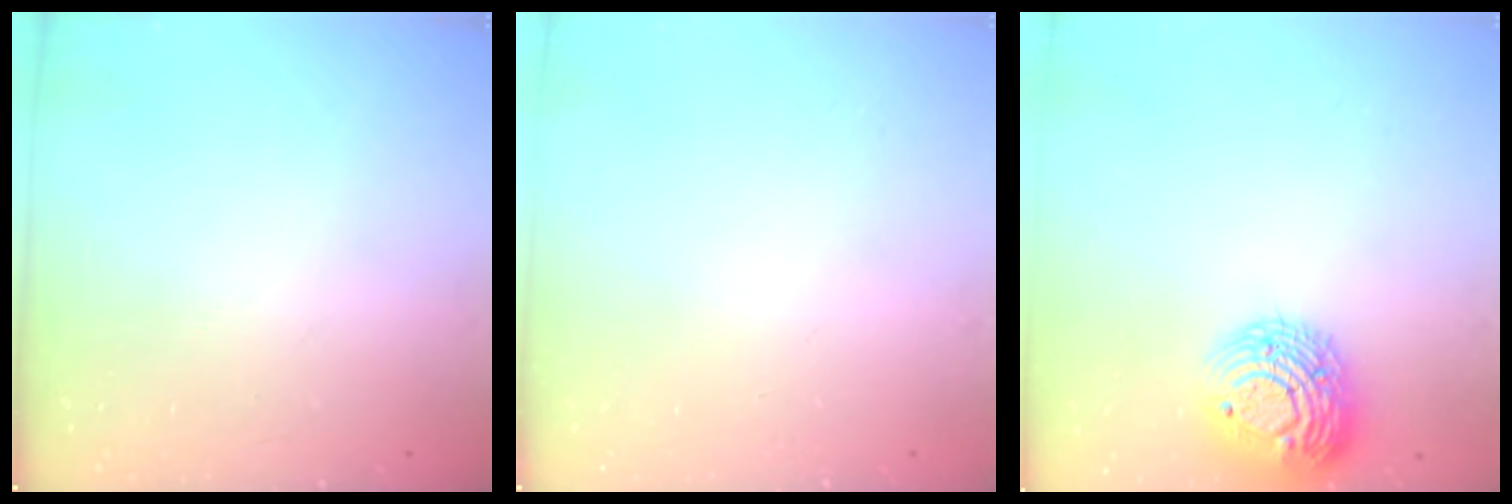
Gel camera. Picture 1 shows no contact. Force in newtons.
{"total": 0.0}
{"total": 14.1, "press": 14.1, "slide": 1.0}